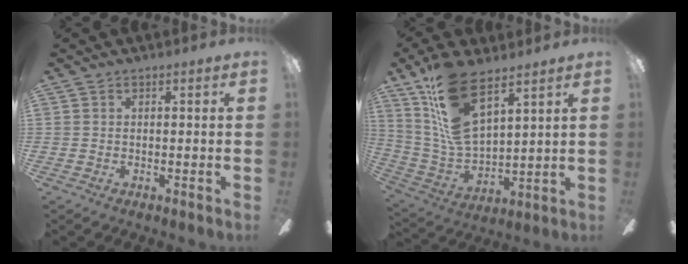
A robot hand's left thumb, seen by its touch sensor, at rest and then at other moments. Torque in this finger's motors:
{"motor_torque": [0.26, 0.12, 0.09, 0.13, 0.41]}